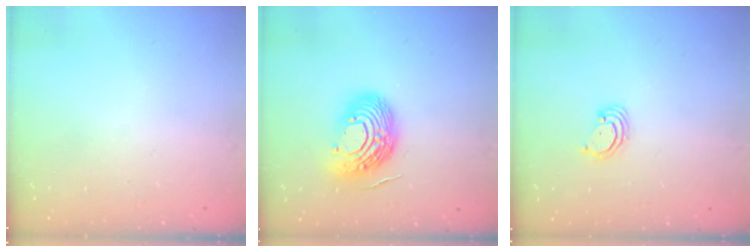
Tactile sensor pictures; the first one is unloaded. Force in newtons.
{"total": 13.9, "press": 13.8, "slide": 1.6}
{"total": 2.4, "press": 2.4, "slide": 0.2}